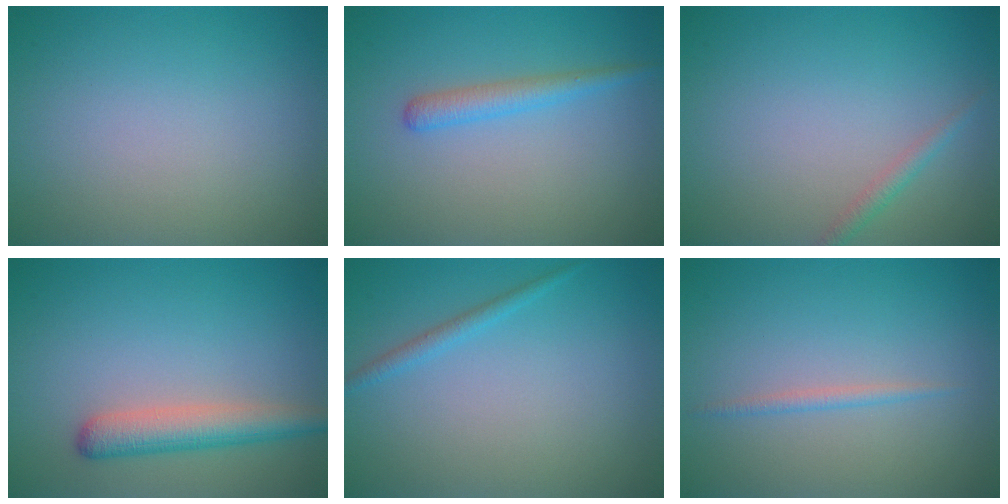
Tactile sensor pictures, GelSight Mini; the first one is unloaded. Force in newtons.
{"total": 2.0, "press": 2.0, "slide": 0.1}
{"total": 1.2, "press": 1.2, "slide": 0.1}
{"total": 3.7, "press": 3.7, "slide": 0.1}
{"total": 1.2, "press": 1.1, "slide": 0.1}
{"total": 0.7, "press": 0.7, "slide": 0.1}